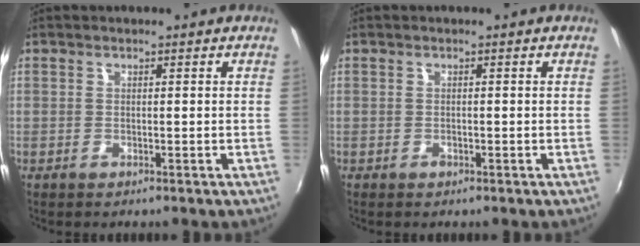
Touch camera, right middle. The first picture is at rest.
{"total": 0.8, "force": [-0.5, 0.5, 0.2], "torque": [-0.004, -0.002, -0.010]}